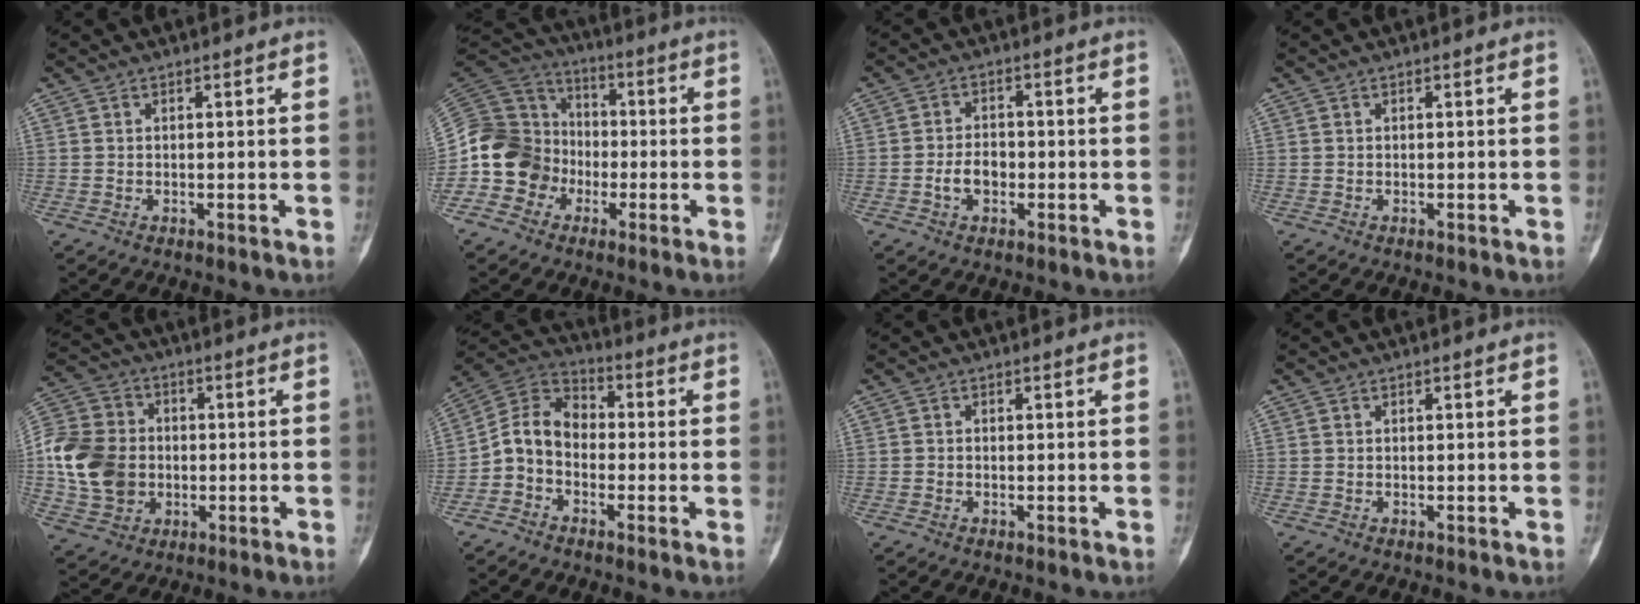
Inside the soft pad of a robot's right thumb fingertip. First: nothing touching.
{"total": 14.8, "force": [-5.2, 13.1, 4.7], "torque": [-0.072, 0.076, -0.098]}
{"total": 4.3, "force": [-1.3, 2.9, 2.9], "torque": [-0.042, 0.014, -0.024]}
{"total": 0.0}
{"total": 15.2, "force": [-1.3, 12.4, 8.7], "torque": [-0.160, 0.017, -0.027]}
{"total": 9.0, "force": [-2.2, 7.0, 5.3], "torque": [-0.084, 0.049, -0.058]}
{"total": 0.0}
{"total": 0.0}